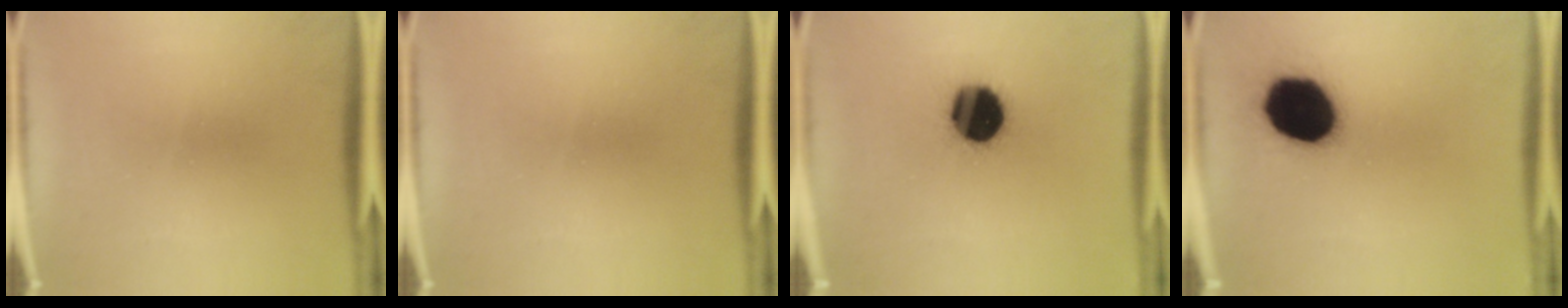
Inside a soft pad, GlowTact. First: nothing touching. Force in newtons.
{"total": 0.0}
{"total": 16.2}
{"total": 18.8}